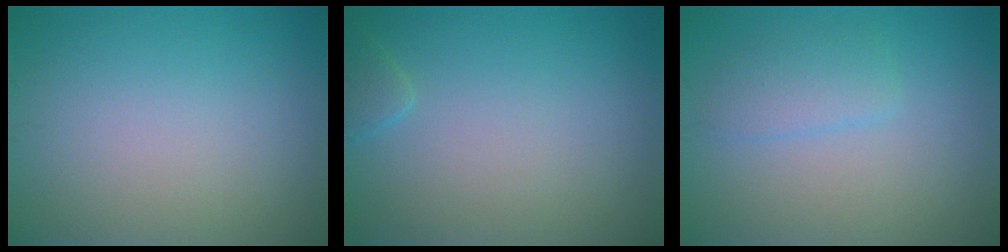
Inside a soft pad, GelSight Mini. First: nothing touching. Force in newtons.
{"total": 1.1, "press": 1.1, "slide": 0.1}
{"total": 2.1, "press": 2.1, "slide": 0.1}